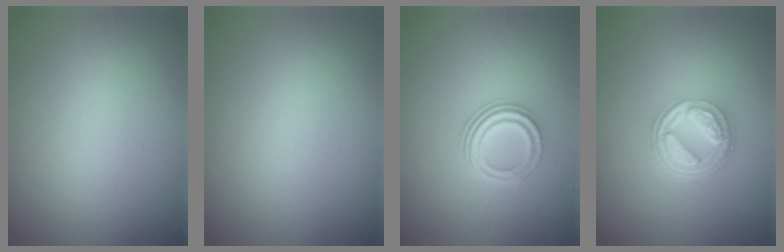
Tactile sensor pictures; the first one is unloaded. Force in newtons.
{"total": 0.0}
{"total": 2.9, "press": 2.2, "slide": 1.9}
{"total": 4.9, "press": 3.6, "slide": 3.3}